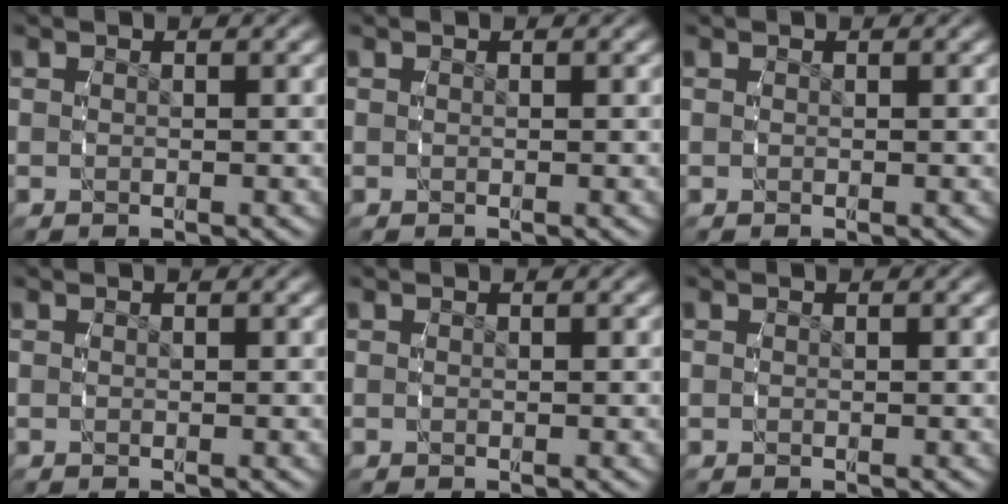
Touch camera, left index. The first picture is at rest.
{"total": 0.0}
{"total": 0.0}
{"total": 0.0}
{"total": 0.0}
{"total": 0.0}